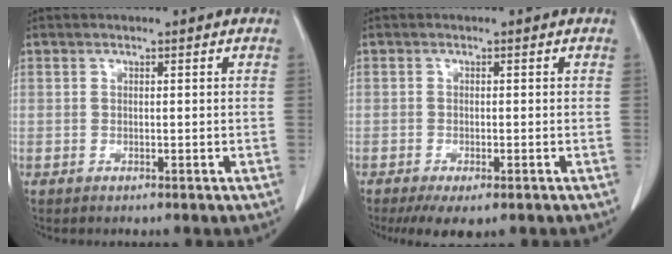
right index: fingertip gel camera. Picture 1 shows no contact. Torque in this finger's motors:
{"motor_torque": [0.24, -0.20, 0.06, 0.00]}